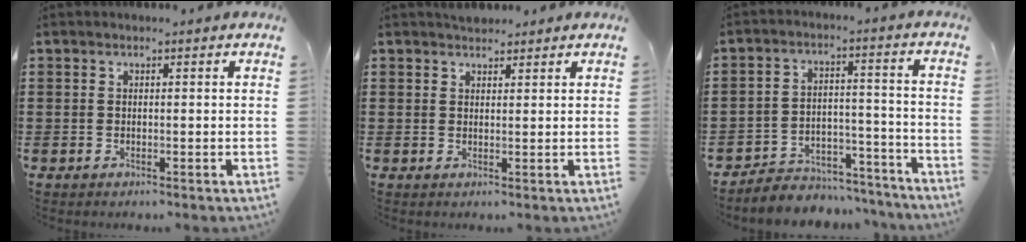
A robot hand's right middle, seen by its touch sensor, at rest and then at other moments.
{"total": 1.6, "force": [1.5, 0.4, -0.3], "torque": [0.000, 0.005, 0.031]}
{"total": 5.6, "force": [-5.5, 1.3, 0.3], "torque": [-0.004, 0.018, -0.111]}